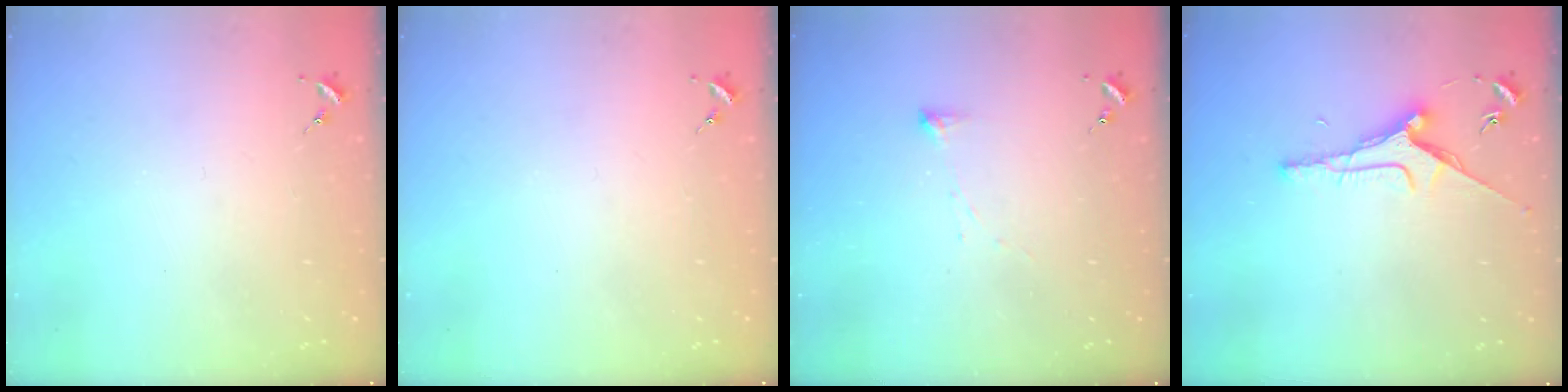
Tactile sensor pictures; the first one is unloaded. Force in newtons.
{"total": 0.0}
{"total": 3.5, "press": 3.5, "slide": 0.3}
{"total": 6.9, "press": 6.9, "slide": 0.2}